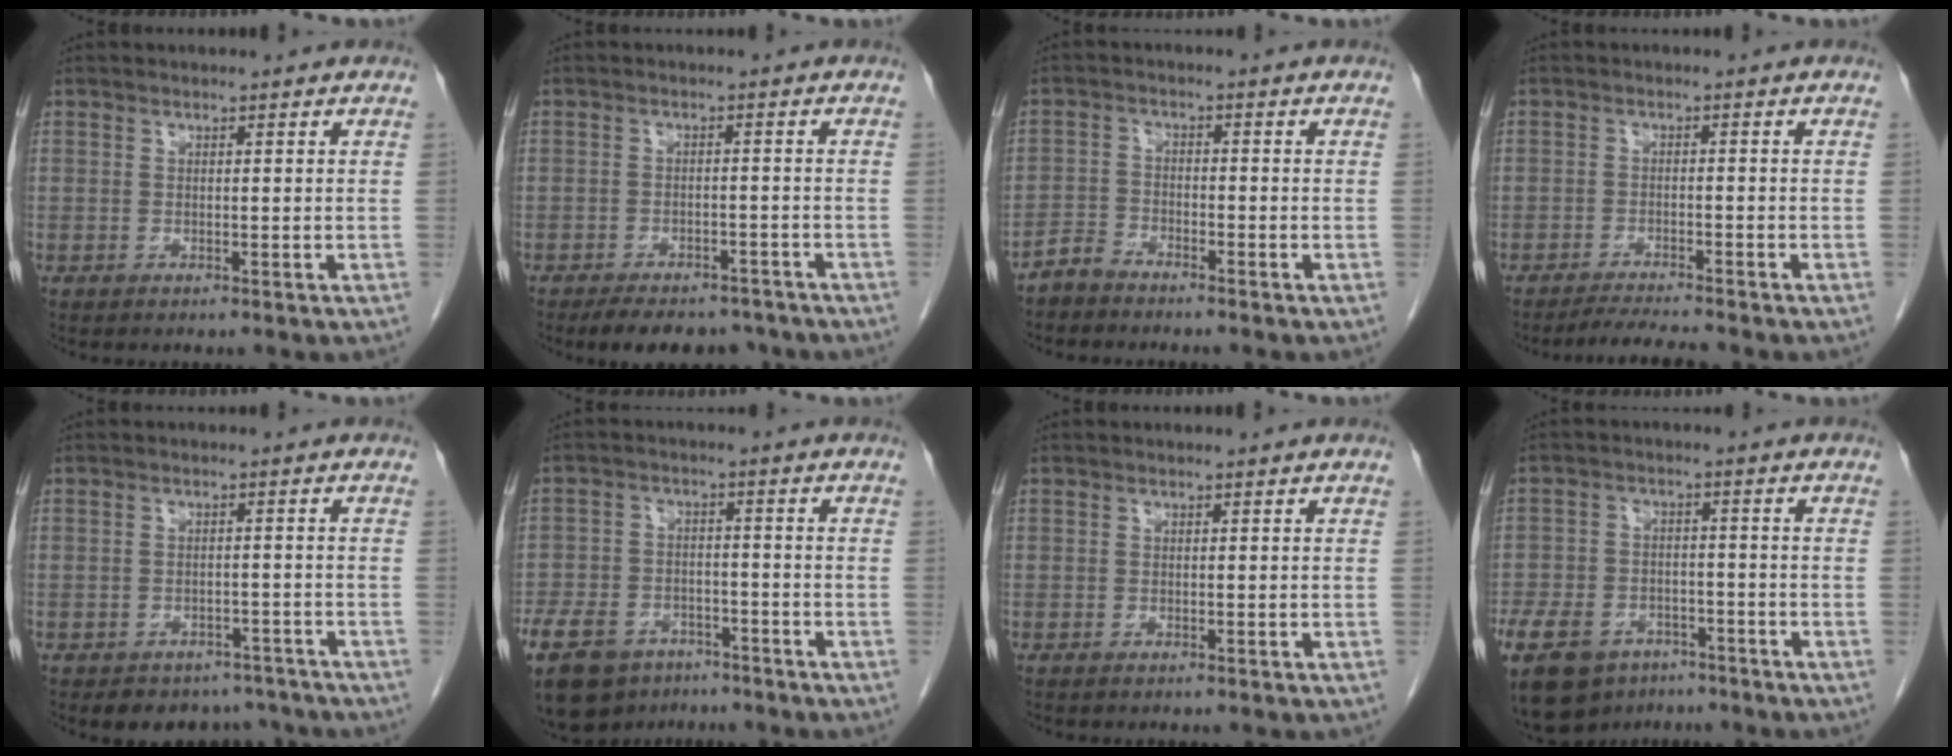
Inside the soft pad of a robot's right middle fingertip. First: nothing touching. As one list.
[{"total": 9.9, "force": [-8.3, 4.0, 3.4], "torque": [-0.043, 0.003, -0.108]}, {"total": 2.8, "force": [-2.6, 0.8, 0.0], "torque": [-0.001, -0.002, -0.053]}, {"total": 3.9, "force": [-3.7, -0.4, 1.0], "torque": [-0.020, -0.016, -0.064]}, {"total": 7.1, "force": [-6.1, 3.6, 0.8], "torque": [0.007, 0.012, -0.072]}, {"total": 17.4, "force": [-11.4, 10.6, 7.8], "torque": [-0.214, -0.014, -0.171]}, {"total": 0.0}, {"total": 19.9, "force": [-12.2, 12.9, 9.1], "torque": [-0.275, -0.022, -0.181]}]